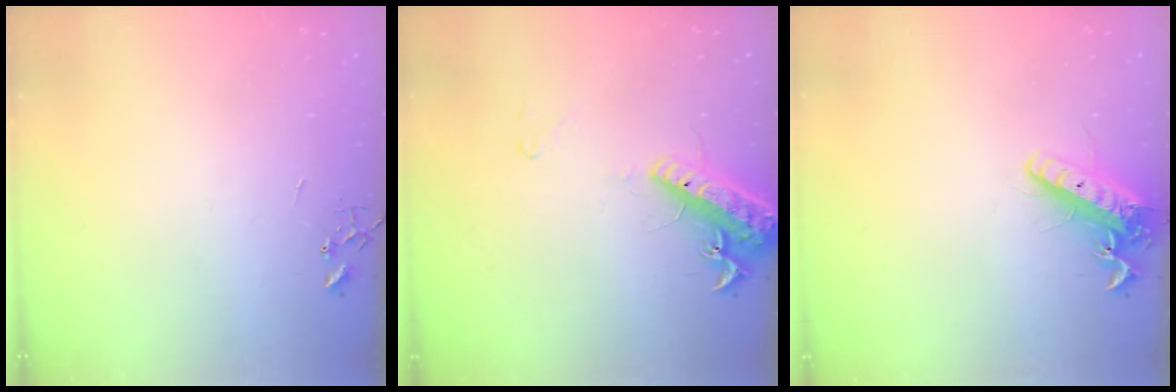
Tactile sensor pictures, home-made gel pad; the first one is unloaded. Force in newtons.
{"total": 15.7, "press": 15.3, "slide": 3.5}
{"total": 14.5, "press": 14.2, "slide": 2.8}